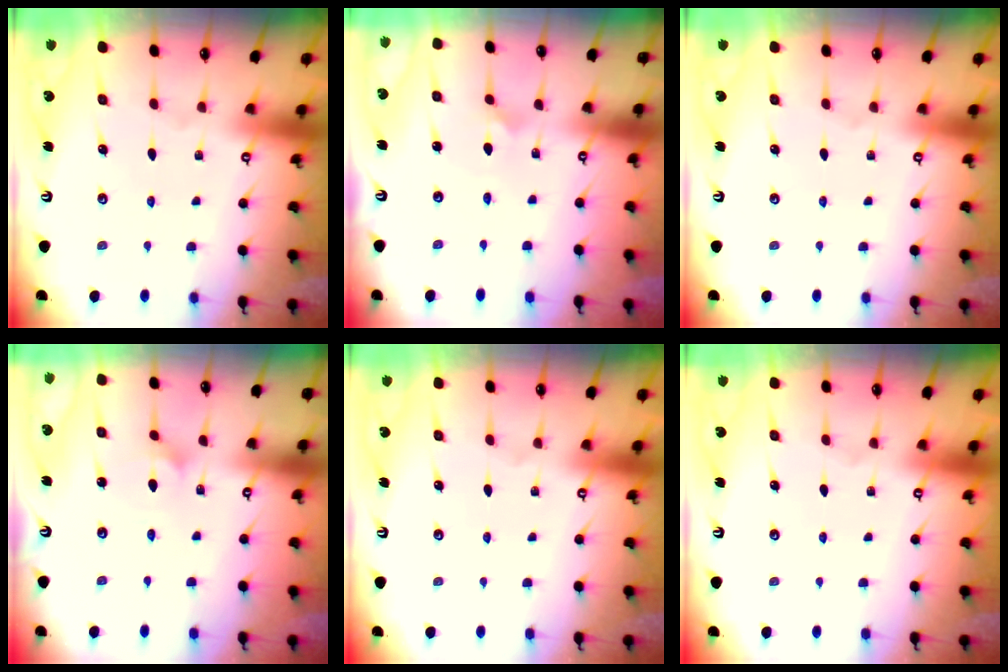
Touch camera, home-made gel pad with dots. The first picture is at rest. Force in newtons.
{"total": 2.7, "press": 2.6, "slide": 0.3}
{"total": 0.0}
{"total": 2.0, "press": 2.0, "slide": 0.1}
{"total": 0.0}
{"total": 0.0}